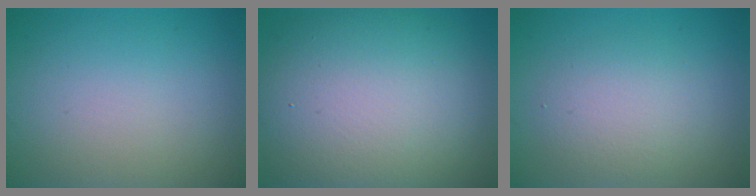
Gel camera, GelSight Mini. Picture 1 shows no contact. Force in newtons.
{"total": 13.6, "press": 13.6, "slide": 1.1}
{"total": 3.2, "press": 3.2, "slide": 0.2}